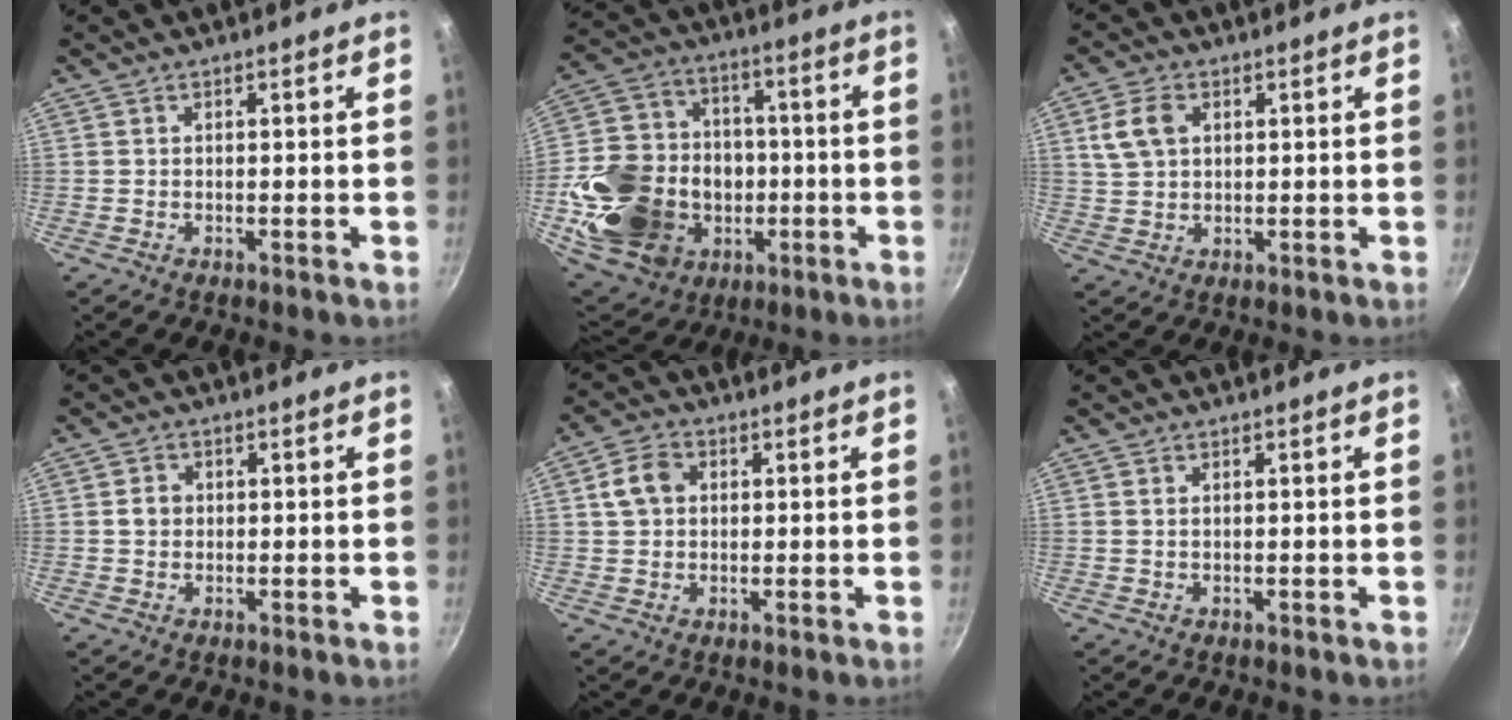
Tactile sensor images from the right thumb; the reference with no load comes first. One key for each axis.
{"total": 25.3, "fx": -4.0, "fy": 20.4, "fz": 14.4, "tx": -0.251, "ty": 0.038, "tz": -0.047}
{"total": 6.5, "fx": 2.1, "fy": 4.5, "fz": 4.2, "tx": -0.072, "ty": 0.003, "tz": 0.039}
{"total": 2.5, "fx": 0.1, "fy": 2.2, "fz": 1.2, "tx": -0.010, "ty": 0.006, "tz": 0.000}
{"total": 5.8, "fx": 1.1, "fy": 4.6, "fz": 3.4, "tx": -0.048, "ty": 0.011, "tz": 0.013}
{"total": 0.7, "fx": 0.3, "fy": 0.4, "fz": 0.5, "tx": -0.008, "ty": 0.001, "tz": 0.004}